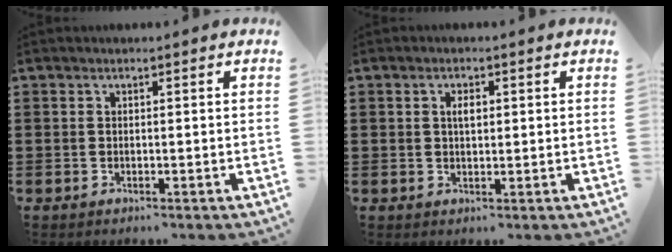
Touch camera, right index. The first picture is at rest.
{"total": 1.7, "force": [0.4, 0.7, 1.5], "torque": [-0.031, 0.005, 0.006]}